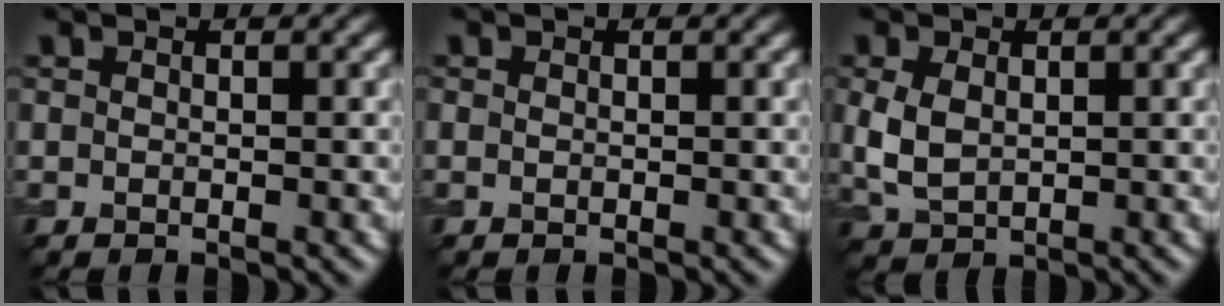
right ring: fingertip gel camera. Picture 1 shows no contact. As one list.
[{"total": 0.0}, {"total": 3.2, "force": [0.4, 2.2, 2.3], "torque": [-0.064, -0.002, 0.013]}]